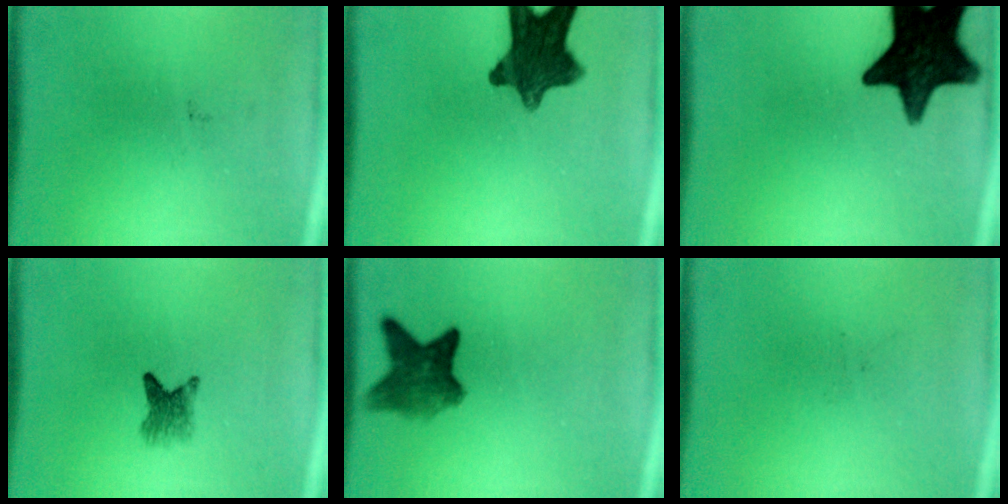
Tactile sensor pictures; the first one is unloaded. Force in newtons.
{"total": 11.0}
{"total": 16.8}
{"total": 2.9}
{"total": 6.3}
{"total": 0.0}